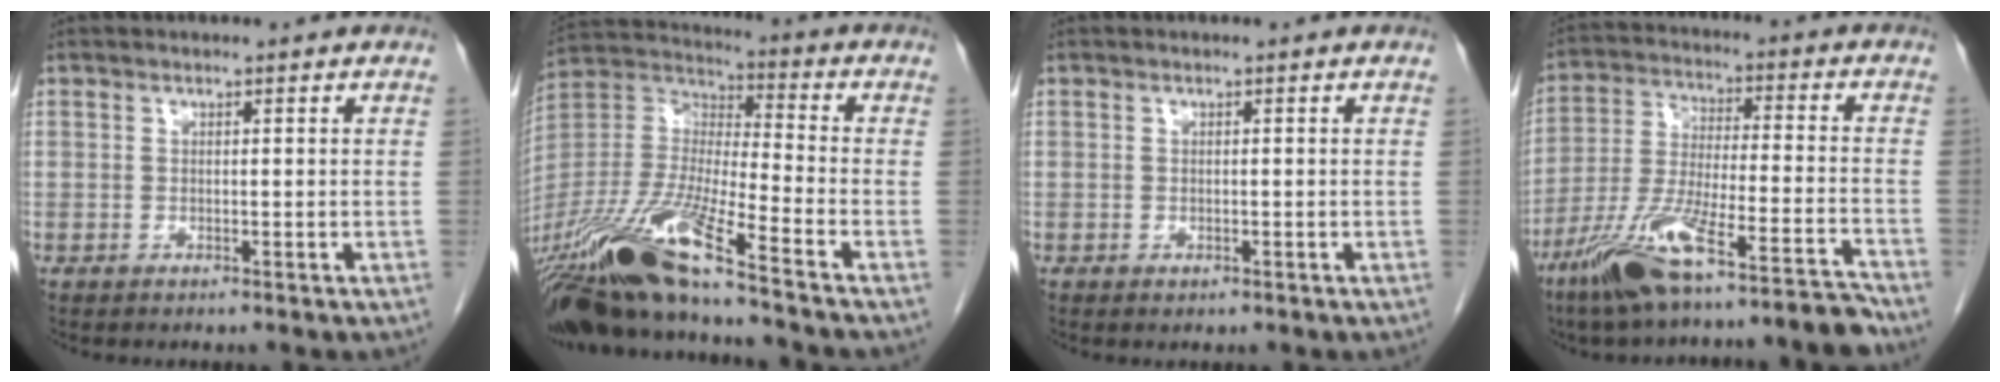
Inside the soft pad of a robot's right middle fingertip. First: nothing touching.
{"total": 18.7, "force": [-13.9, -0.1, 12.4], "torque": [-0.282, -0.025, -0.265]}
{"total": 0.5, "force": [0.2, 0.1, -0.4], "torque": [0.005, 0.000, 0.006]}
{"total": 15.8, "force": [-12.5, 0.2, 9.6], "torque": [-0.184, -0.006, -0.217]}